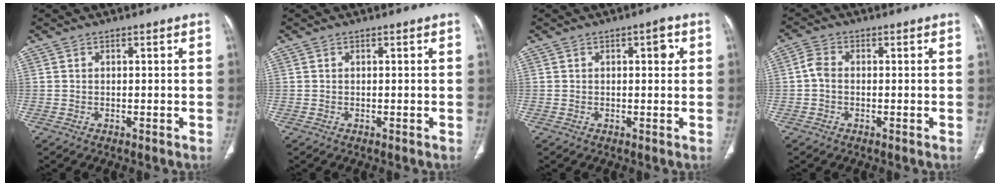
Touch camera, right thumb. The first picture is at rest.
{"total": 0.0}
{"total": 3.0, "force": [0.7, 1.4, 2.6], "torque": [-0.027, 0.003, 0.007]}
{"total": 2.9, "force": [-0.5, 2.0, 2.1], "torque": [-0.041, 0.008, -0.016]}